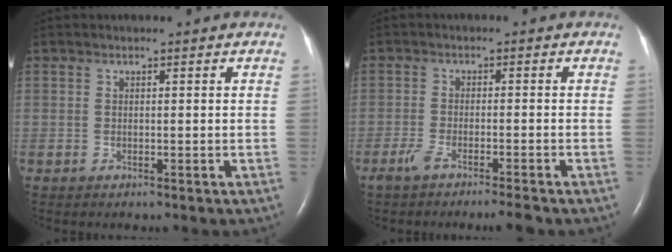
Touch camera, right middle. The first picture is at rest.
{"total": 4.5, "force": [-3.6, 0.1, 2.7], "torque": [-0.052, -0.006, -0.063]}